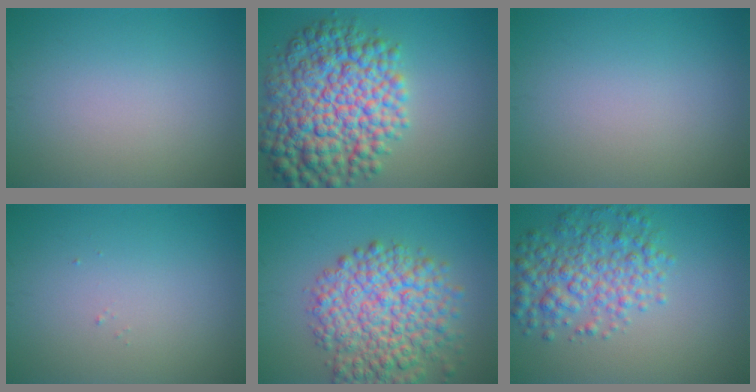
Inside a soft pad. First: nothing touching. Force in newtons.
{"total": 11.4, "press": 11.4, "slide": 0.1}
{"total": 0.0}
{"total": 0.0}
{"total": 9.0, "press": 9.0, "slide": 0.3}
{"total": 5.5, "press": 5.5, "slide": 0.2}